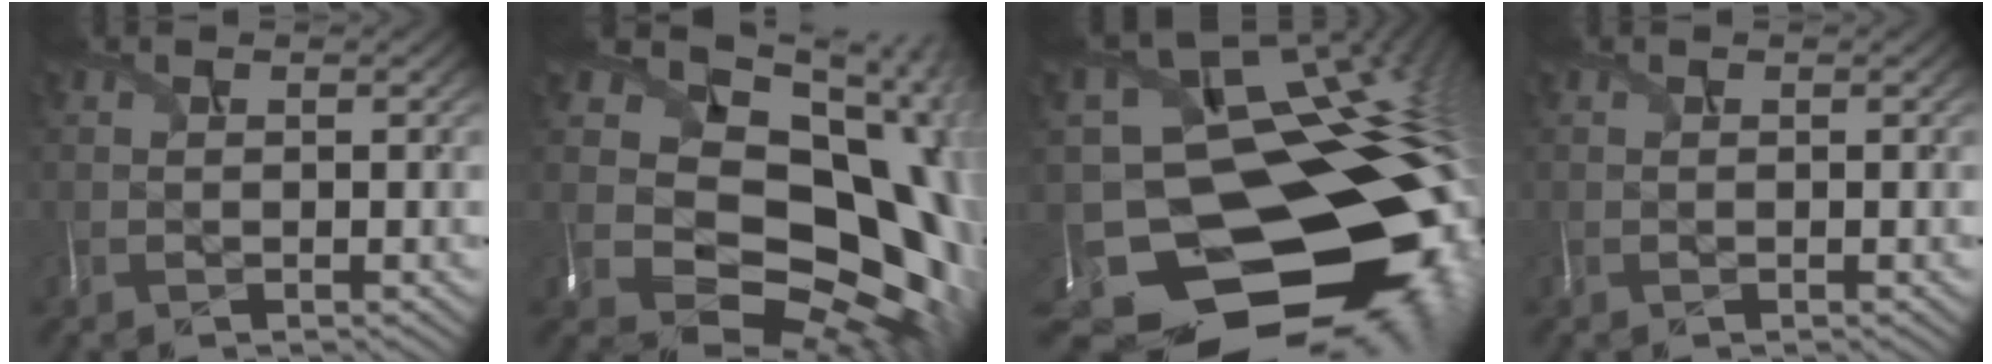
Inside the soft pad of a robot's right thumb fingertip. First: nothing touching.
{"total": 17.8, "force": [2.2, 14.4, 10.3], "torque": [-0.152, -0.022, 0.073]}
{"total": 18.7, "force": [-6.6, 14.9, 9.1], "torque": [-0.166, -0.042, -0.063]}
{"total": 0.0}